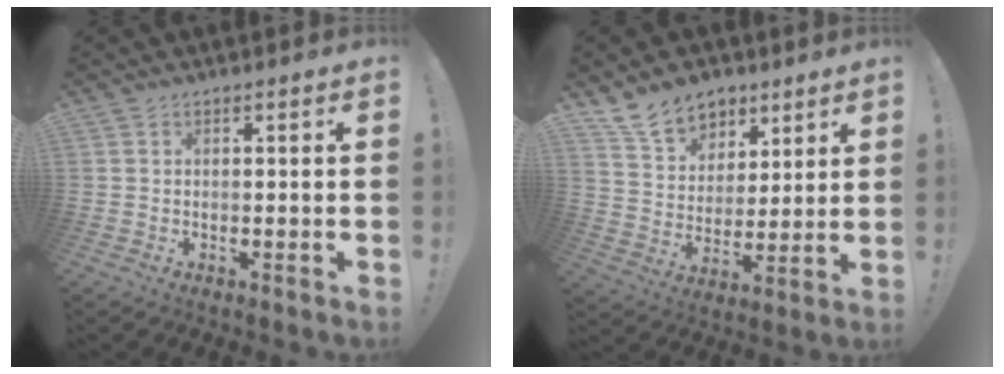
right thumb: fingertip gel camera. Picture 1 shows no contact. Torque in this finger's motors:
{"motor_torque": [0.05, 0.11, 0.17, 0.33, 0.13]}